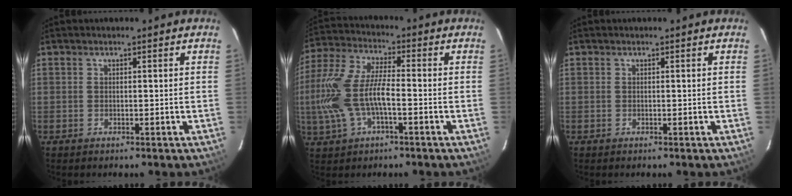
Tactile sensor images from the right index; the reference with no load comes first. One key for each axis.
{"total": 13.5, "fx": -3.0, "fy": 5.1, "fz": 12.2, "tx": -0.264, "ty": 0.002, "tz": -0.056}
{"total": 0.0}